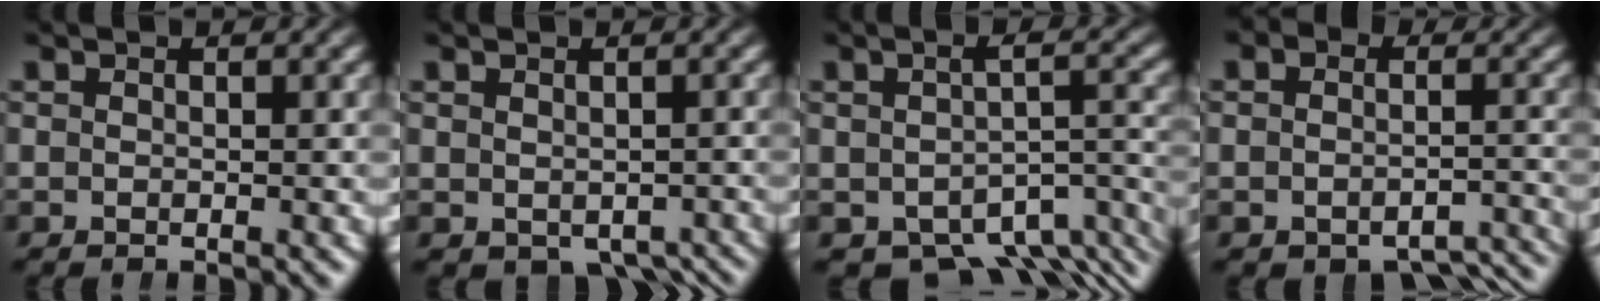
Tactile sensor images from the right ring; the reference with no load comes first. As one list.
[{"total": 4.6, "force": [-3.7, 2.0, 1.9], "torque": [-0.012, -0.024, -0.039]}, {"total": 6.9, "force": [-4.7, 3.4, 3.7], "torque": [-0.033, -0.020, -0.063]}, {"total": 5.9, "force": [-4.9, 2.6, 2.0], "torque": [-0.021, -0.022, -0.067]}]